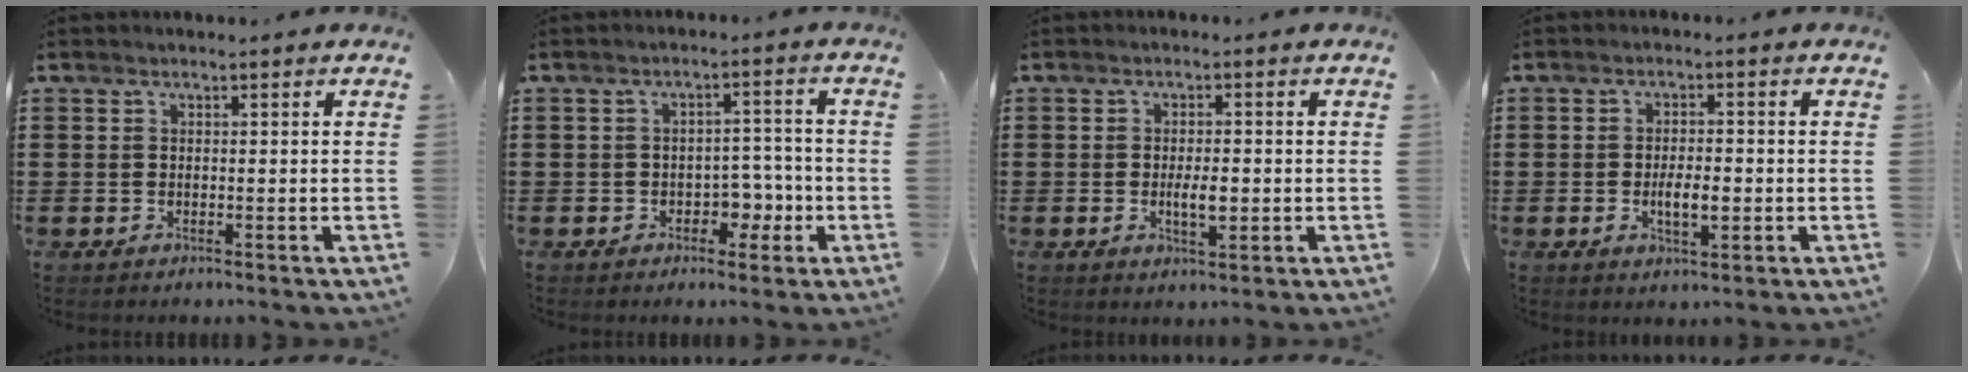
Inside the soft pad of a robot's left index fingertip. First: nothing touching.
{"total": 4.5, "force": [-1.8, 3.1, 2.7], "torque": [-0.038, 0.003, -0.040]}
{"total": 3.6, "force": [-0.4, 1.3, 3.4], "torque": [-0.053, -0.003, -0.009]}
{"total": 4.1, "force": [-0.7, 1.5, 3.7], "torque": [-0.058, -0.001, -0.015]}